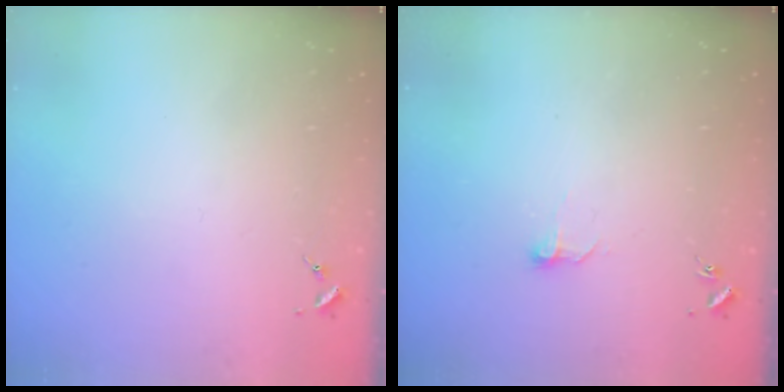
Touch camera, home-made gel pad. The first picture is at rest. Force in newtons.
{"total": 5.5, "press": 5.5, "slide": 0.6}